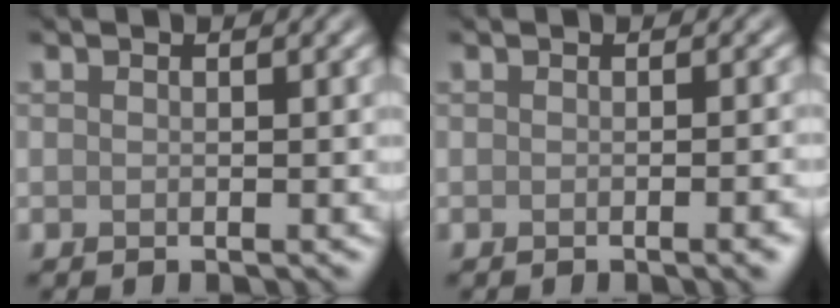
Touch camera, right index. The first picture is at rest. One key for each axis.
{"total": 2.6, "fx": -0.8, "fy": 0.8, "fz": 2.3, "tx": -0.014, "ty": 0.002, "tz": -0.010}